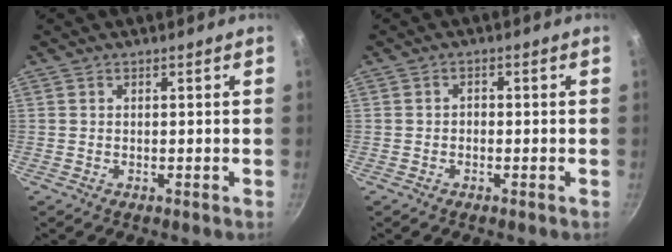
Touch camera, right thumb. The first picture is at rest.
{"total": 1.2, "force": [-0.4, 0.9, 0.7], "torque": [-0.011, 0.006, -0.008]}